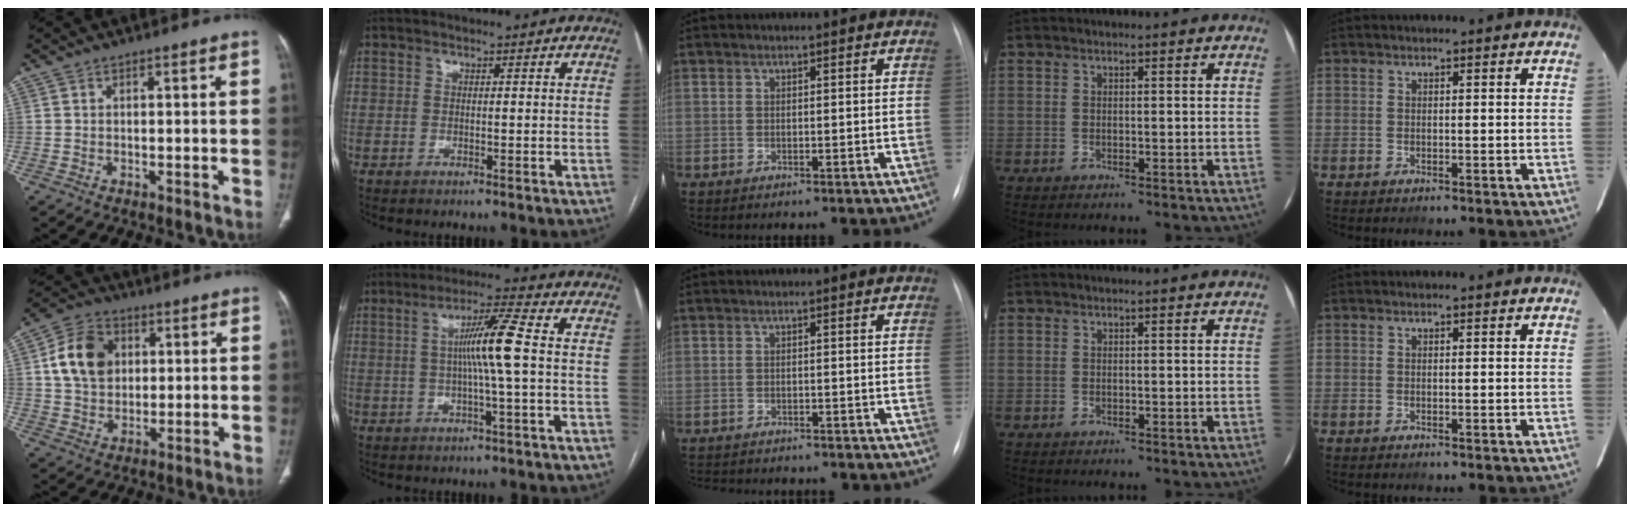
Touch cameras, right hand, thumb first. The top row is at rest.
{"thumb": {"total": 11.4, "force": [2.6, 8.8, 6.9], "torque": [-0.106, 0.005, 0.044]}, "index": {"total": 7.7, "force": [0.3, -0.9, 7.7], "torque": [-0.137, 0.006, 0.004]}, "middle": {"total": 7.7, "force": [-7.1, 1.8, 2.4], "torque": [-0.033, -0.005, -0.092]}}